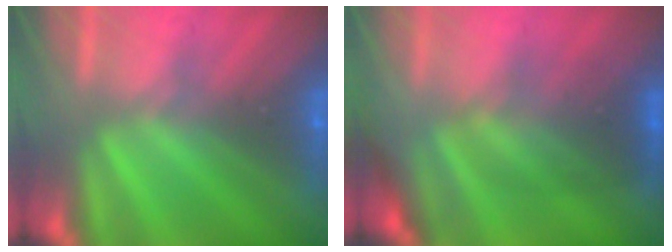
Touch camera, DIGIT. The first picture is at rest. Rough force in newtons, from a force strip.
{"total": 2.3}